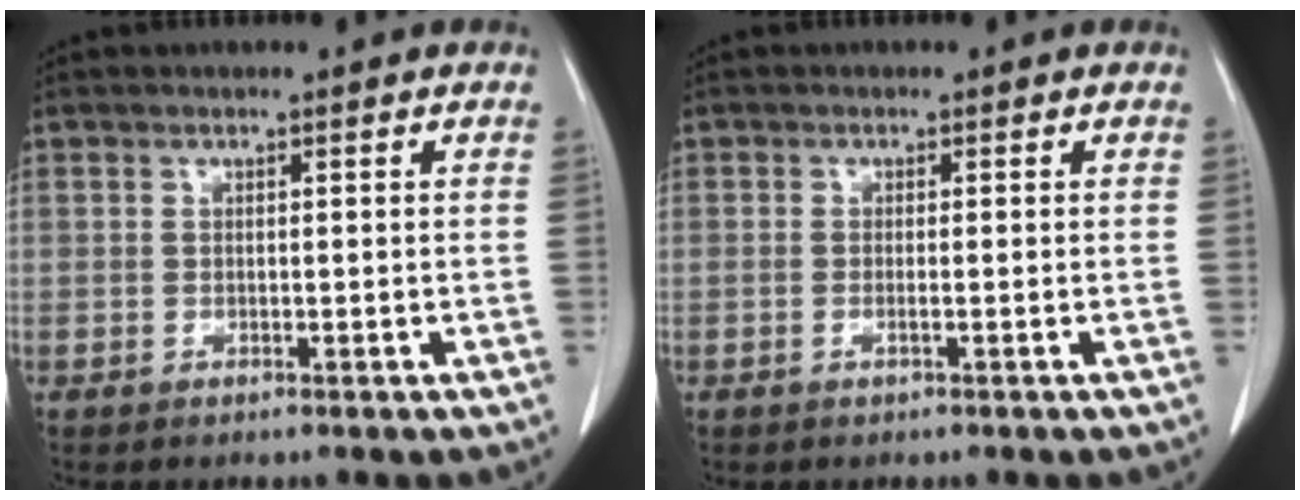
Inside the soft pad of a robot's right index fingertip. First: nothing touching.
{"total": 0.7, "force": [-0.2, -0.1, 0.7], "torque": [-0.013, -0.001, -0.002]}